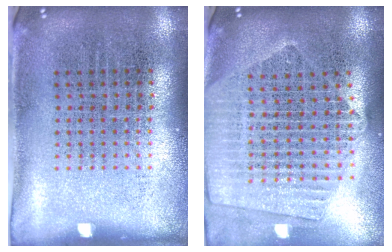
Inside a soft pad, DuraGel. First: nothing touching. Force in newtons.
{"total": 2.3, "press": 2.0, "slide": 1.1}